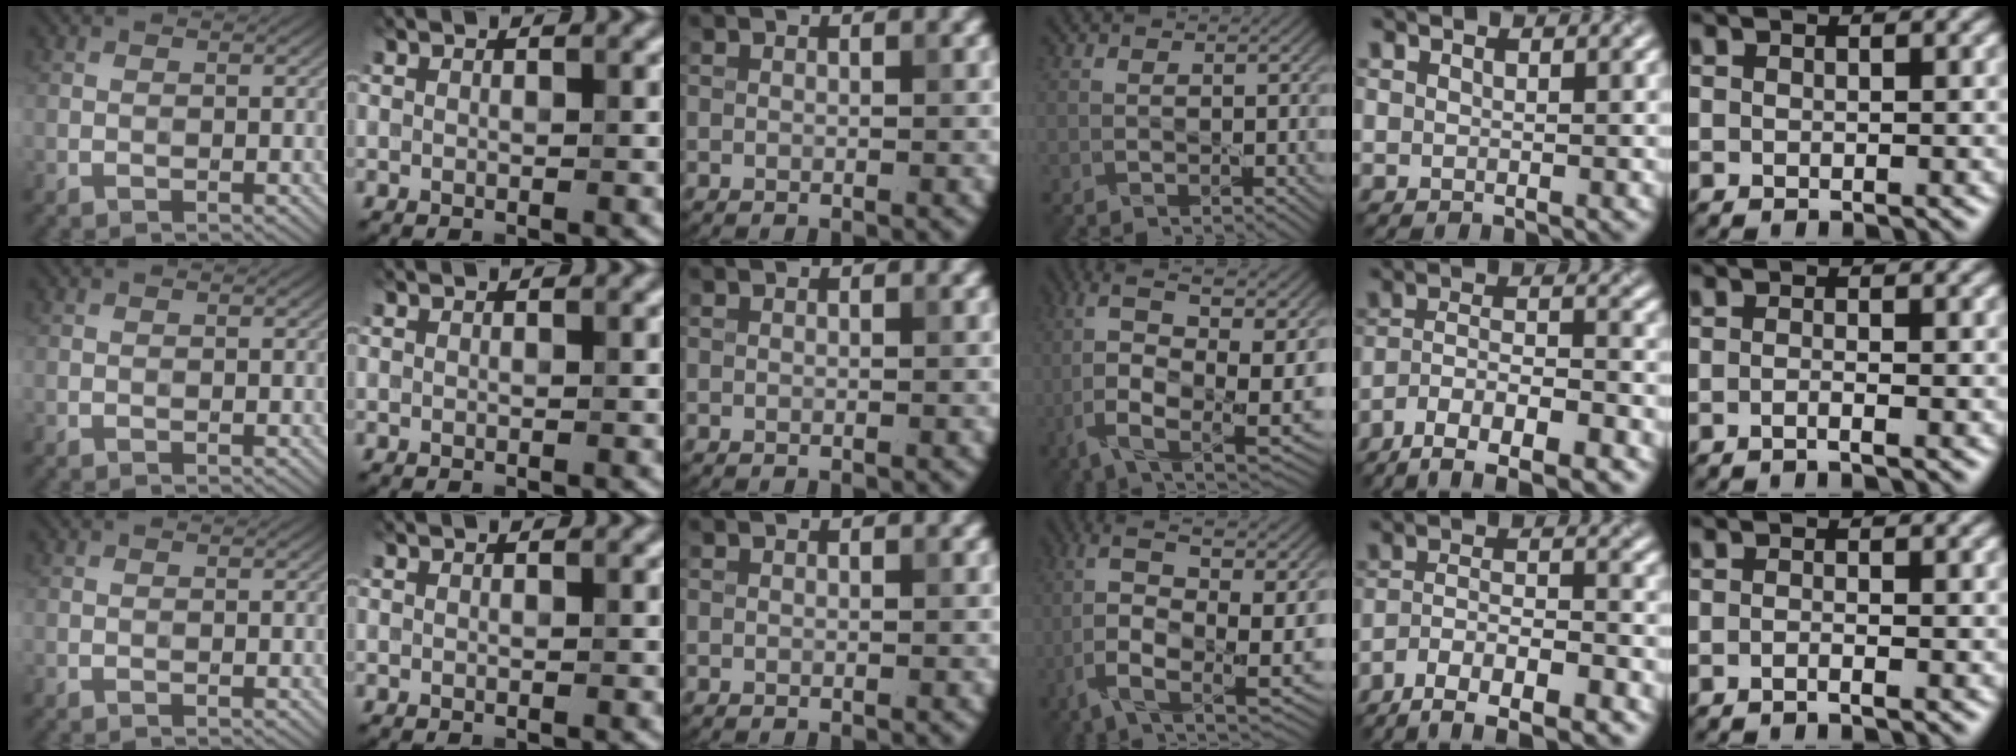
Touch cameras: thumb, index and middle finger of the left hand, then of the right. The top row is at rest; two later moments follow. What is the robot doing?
{"motion": "squeeze", "object": "bubble wrap"}